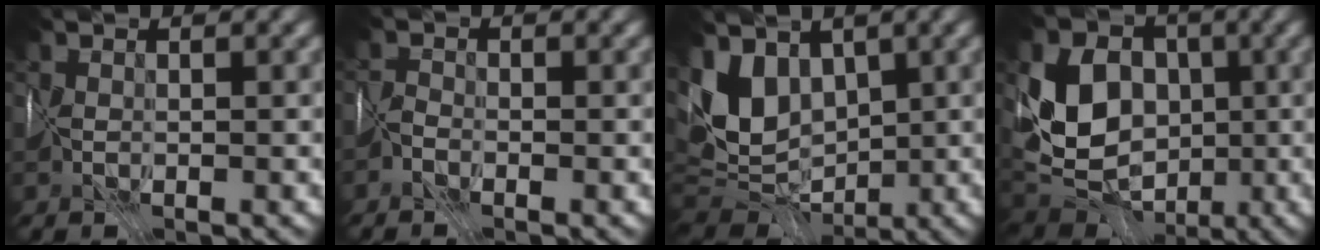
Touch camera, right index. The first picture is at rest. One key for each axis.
{"total": 1.3, "fx": -0.7, "fy": -0.7, "fz": -0.8, "tx": 0.009, "ty": 0.010, "tz": -0.023}
{"total": 6.5, "fx": 2.3, "fy": 4.6, "fz": 4.0, "tx": -0.091, "ty": -0.002, "tz": 0.039}
{"total": 8.0, "fx": 0.6, "fy": 6.6, "fz": 4.5, "tx": -0.093, "ty": -0.004, "tz": 0.003}